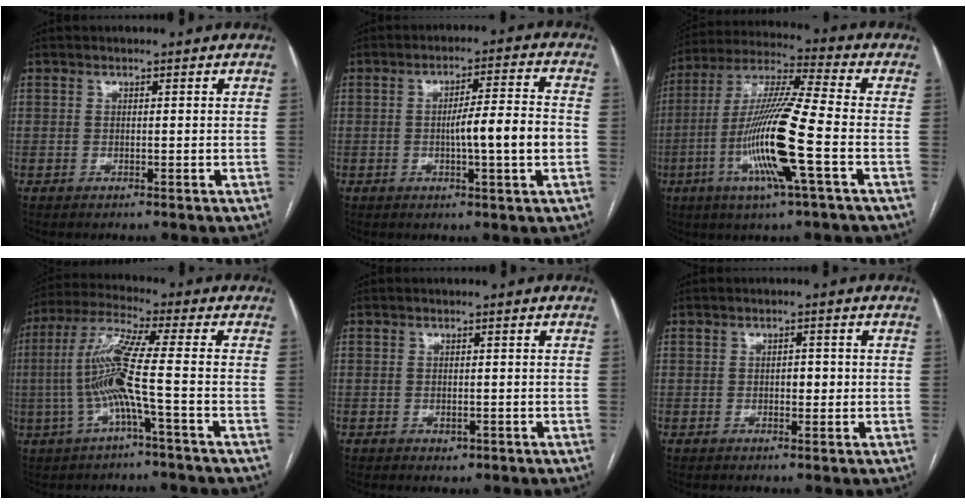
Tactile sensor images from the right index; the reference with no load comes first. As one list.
[{"total": 8.6, "force": [-1.4, 0.1, 8.4], "torque": [-0.131, 0.009, -0.022]}, {"total": 15.9, "force": [-4.6, -0.1, 15.2], "torque": [-0.308, -0.009, -0.095]}, {"total": 9.7, "force": [-1.9, -0.7, 9.5], "torque": [-0.203, 0.014, -0.043]}, {"total": 1.1, "force": [-0.5, 0.8, 0.6], "torque": [-0.010, 0.000, -0.002]}, {"total": 1.9, "force": [-0.2, 1.0, 1.6], "torque": [-0.019, 0.004, -0.002]}]